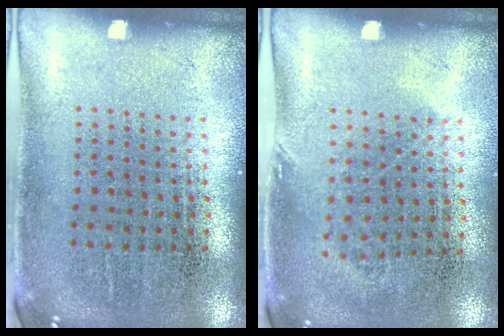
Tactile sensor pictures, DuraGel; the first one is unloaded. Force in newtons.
{"total": 0.9, "press": 0.6, "slide": 0.6}